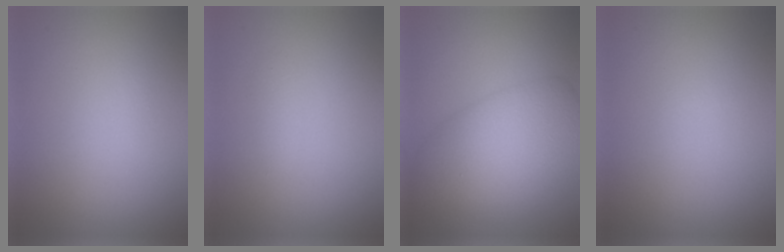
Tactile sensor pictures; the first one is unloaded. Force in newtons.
{"total": 0.7, "press": 0.7, "slide": 0.0}
{"total": 7.8, "press": 7.7, "slide": 0.6}
{"total": 0.0}